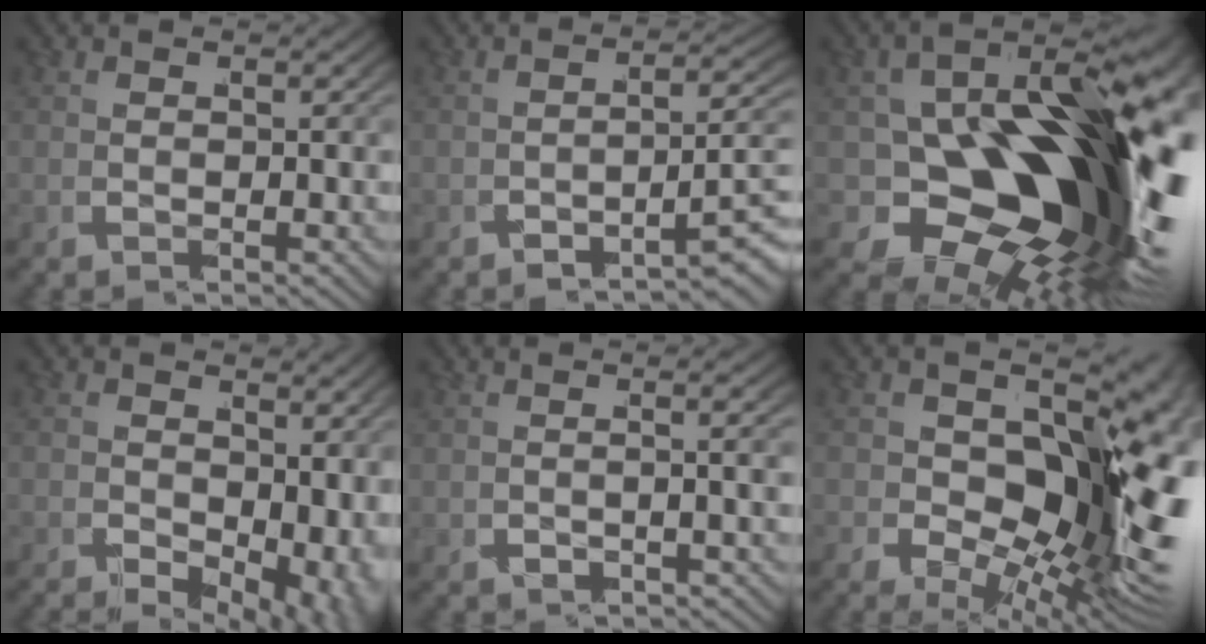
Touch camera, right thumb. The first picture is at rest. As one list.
[{"total": 4.3, "force": [-2.7, 1.4, 3.1], "torque": [-0.046, 0.000, -0.046]}, {"total": 27.6, "force": [-4.3, 16.3, 21.9], "torque": [-0.348, -0.075, -0.032]}, {"total": 6.6, "force": [-0.9, 4.2, 5.0], "torque": [-0.084, -0.042, 0.005]}, {"total": 3.1, "force": [1.0, 0.4, 3.0], "torque": [-0.032, 0.010, 0.017]}, {"total": 15.8, "force": [-1.6, 9.6, 12.5], "torque": [-0.221, -0.077, 0.011]}]